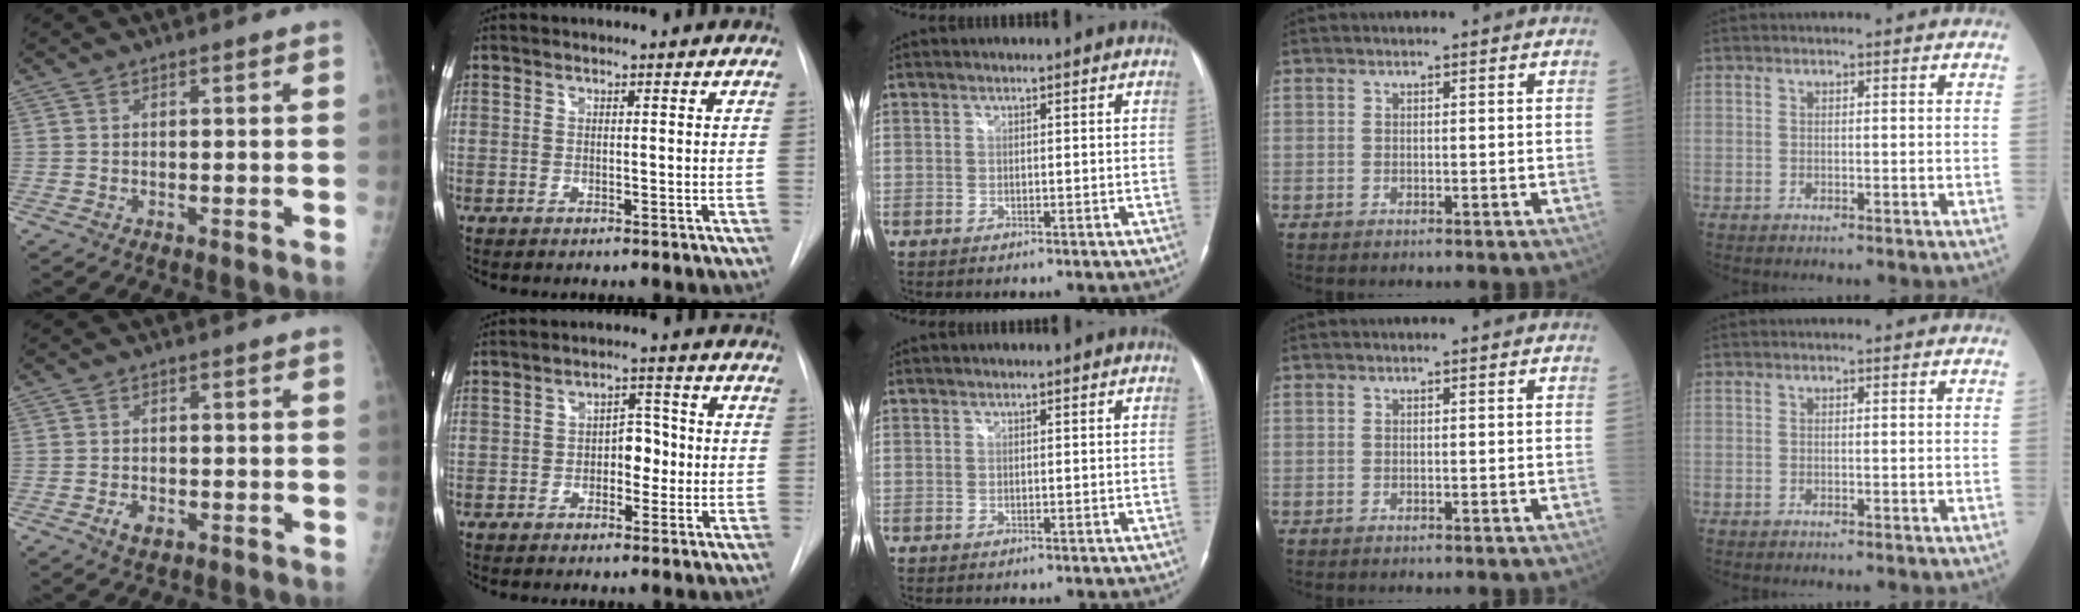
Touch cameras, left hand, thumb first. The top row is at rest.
{"thumb": {"total": 2.5, "force": [-1.0, 1.6, 1.6], "torque": [-0.027, 0.000, -0.014]}, "index": {"total": 4.3, "force": [-1.6, 2.5, 3.1], "torque": [-0.039, 0.008, -0.025]}}